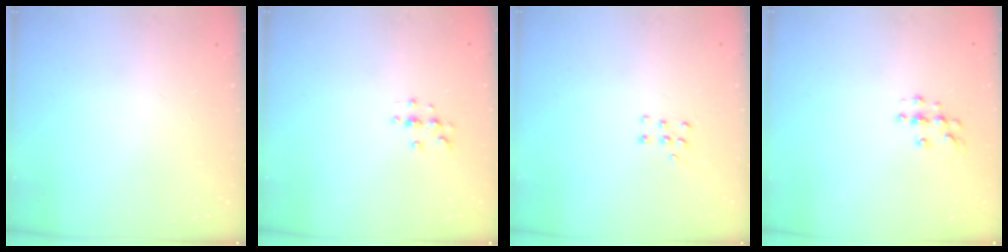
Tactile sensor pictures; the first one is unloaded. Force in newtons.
{"total": 3.0, "press": 3.0, "slide": 0.4}
{"total": 4.6, "press": 4.5, "slide": 0.5}
{"total": 4.5, "press": 4.4, "slide": 0.4}